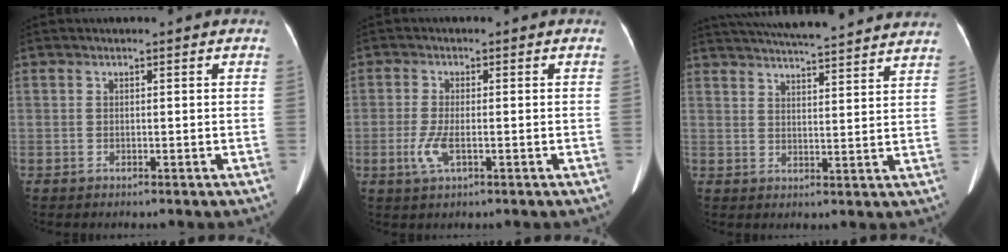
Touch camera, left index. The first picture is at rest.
{"total": 3.5, "force": [-1.2, 1.0, 3.2], "torque": [-0.078, -0.007, -0.022]}
{"total": 21.9, "force": [19.9, 2.2, 9.0], "torque": [-0.148, 0.022, 0.262]}